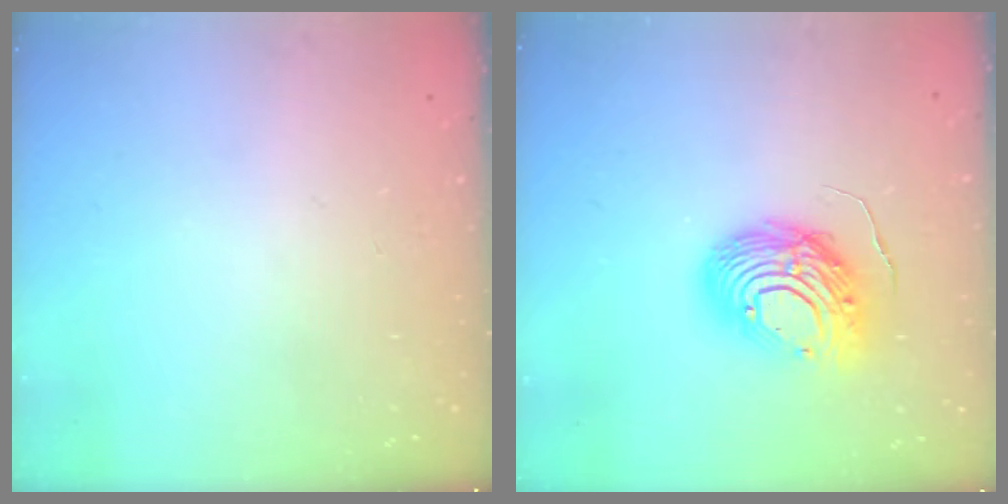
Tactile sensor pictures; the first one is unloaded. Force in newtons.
{"total": 12.5, "press": 12.4, "slide": 0.9}